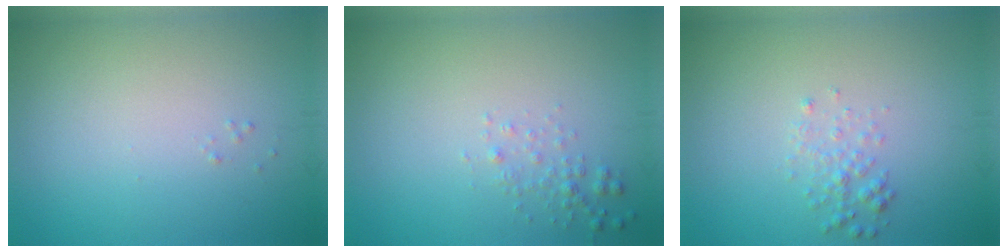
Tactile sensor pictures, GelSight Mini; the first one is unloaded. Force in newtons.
{"total": 1.1, "press": 1.1, "slide": 0.1}
{"total": 1.4, "press": 1.4, "slide": 0.0}